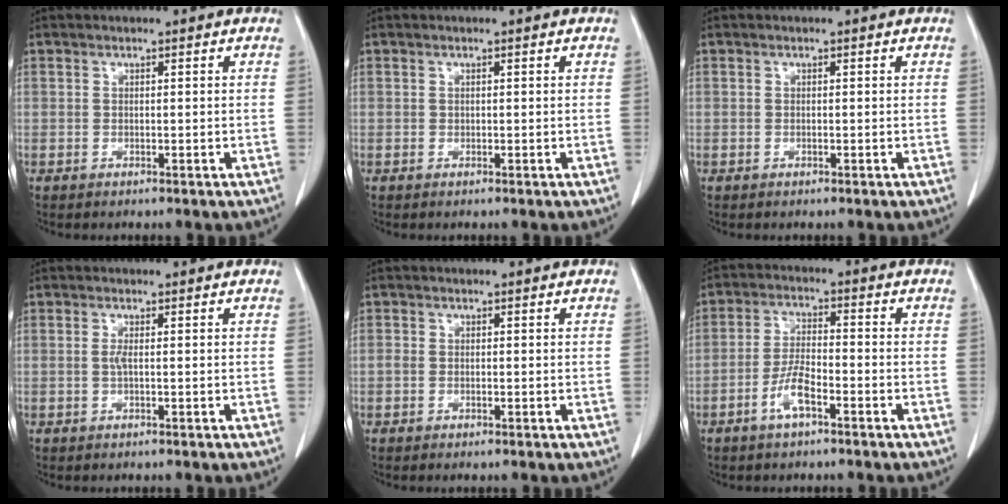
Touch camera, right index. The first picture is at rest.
{"total": 0.0}
{"total": 0.0}
{"total": 1.0, "force": [0.0, 0.1, 1.0], "torque": [-0.026, -0.002, -0.002]}
{"total": 0.9, "force": [-0.3, 0.7, 0.6], "torque": [-0.011, 0.000, -0.004]}
{"total": 5.3, "force": [-2.9, 1.2, 4.2], "torque": [-0.090, 0.004, -0.057]}